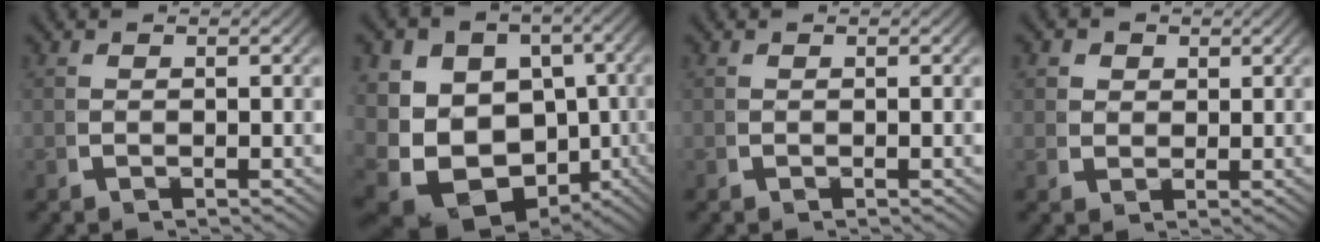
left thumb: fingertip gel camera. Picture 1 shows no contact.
{"total": 15.5, "force": [-3.6, 11.7, 9.6], "torque": [-0.205, -0.077, -0.032]}
{"total": 0.0}
{"total": 2.4, "force": [1.0, 1.9, 1.0], "torque": [-0.015, -0.004, 0.019]}